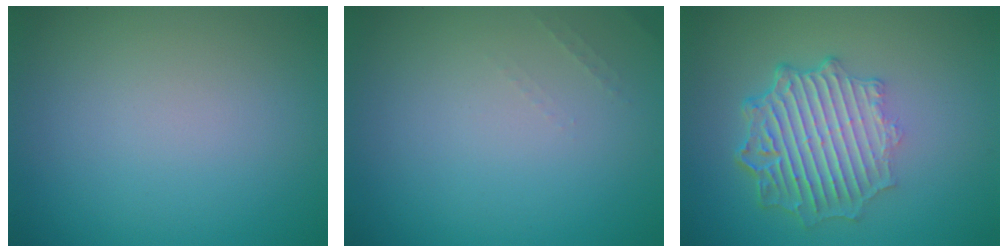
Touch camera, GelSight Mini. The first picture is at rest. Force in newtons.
{"total": 0.6, "press": 0.6, "slide": 0.2}
{"total": 6.4, "press": 4.7, "slide": 4.3}